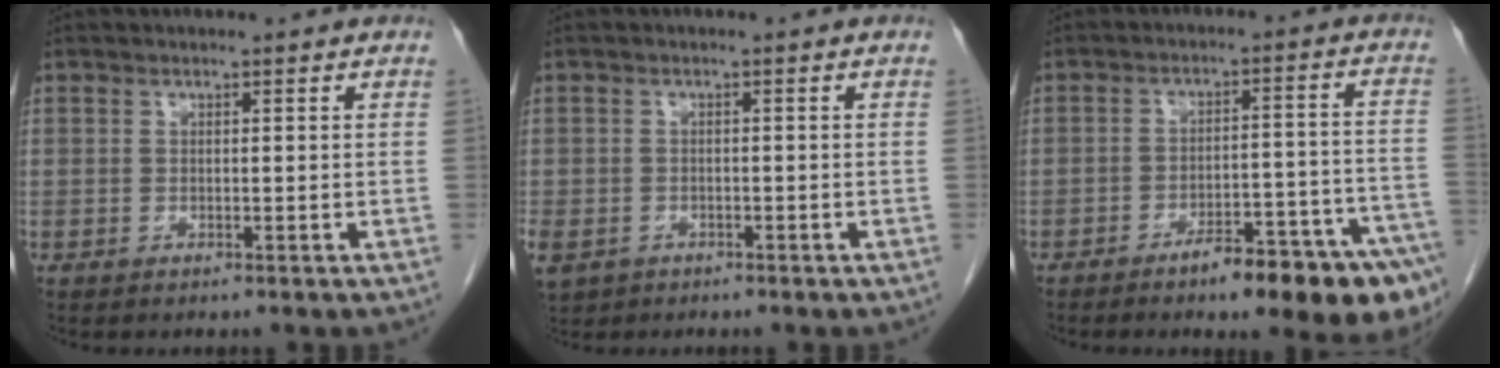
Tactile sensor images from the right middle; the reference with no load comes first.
{"total": 7.6, "force": [-4.0, 5.9, 2.9], "torque": [-0.087, -0.008, -0.058]}
{"total": 14.2, "force": [-9.7, 1.3, 10.3], "torque": [-0.077, 0.024, -0.136]}